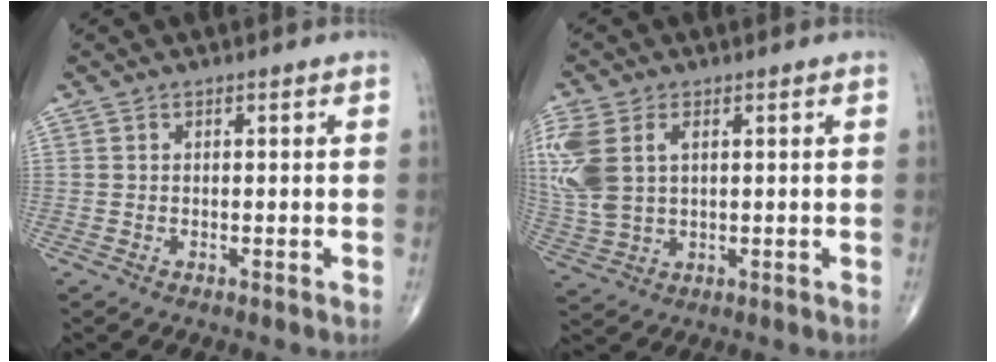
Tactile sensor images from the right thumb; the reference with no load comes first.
{"total": 11.7, "force": [3.0, 7.3, 8.7], "torque": [-0.223, 0.006, 0.067]}